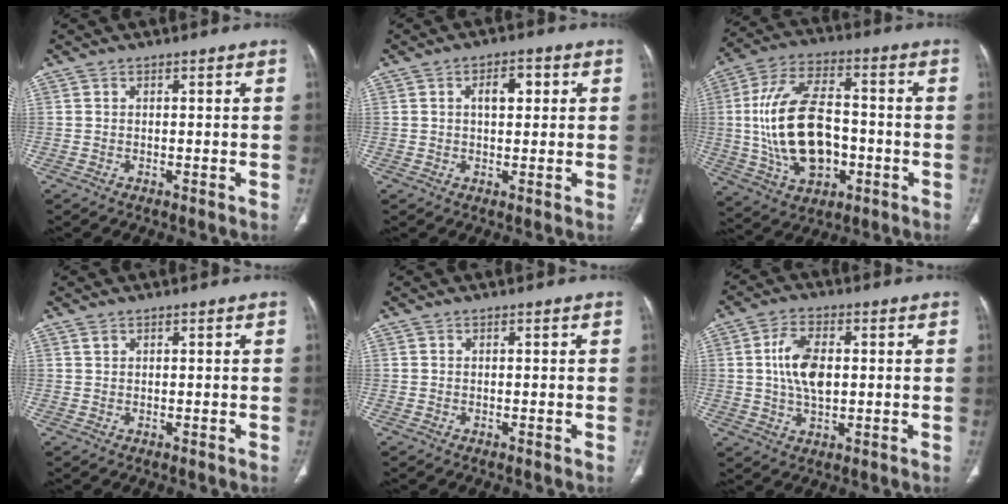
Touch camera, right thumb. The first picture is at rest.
{"total": 4.7, "force": [1.2, 2.6, 3.8], "torque": [-0.051, 0.007, 0.017]}
{"total": 19.4, "force": [-2.0, 11.4, 15.6], "torque": [-0.284, 0.022, -0.024]}
{"total": 0.7, "force": [0.5, 0.3, 0.2], "torque": [-0.005, 0.002, 0.012]}
{"total": 0.0}
{"total": 8.7, "force": [0.9, 4.8, 7.2], "torque": [-0.133, 0.003, 0.017]}